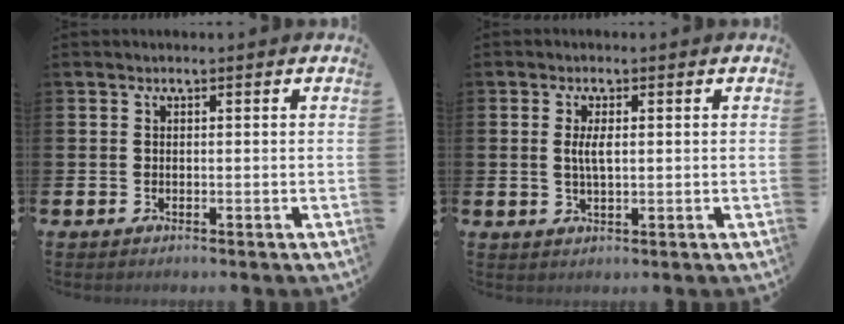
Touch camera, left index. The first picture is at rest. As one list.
[{"total": 2.8, "force": [0.6, 1.0, 2.5], "torque": [-0.047, 0.003, 0.008]}]